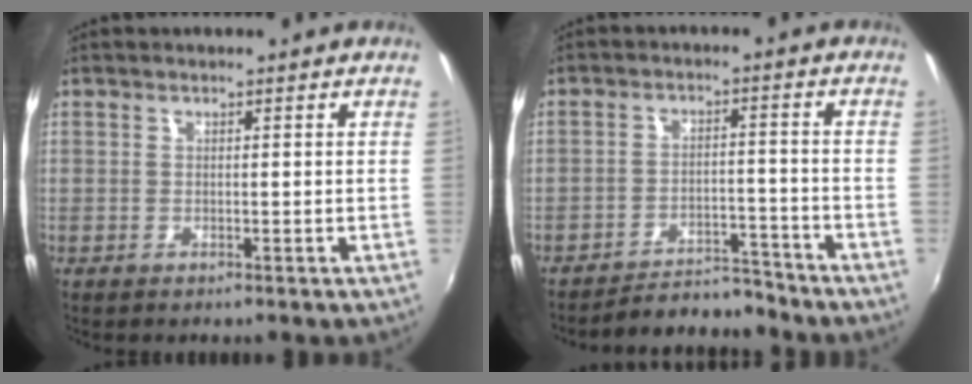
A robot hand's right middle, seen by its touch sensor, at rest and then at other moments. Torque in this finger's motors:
{"motor_torque": [0.12, -0.68, -0.10, 0.00]}